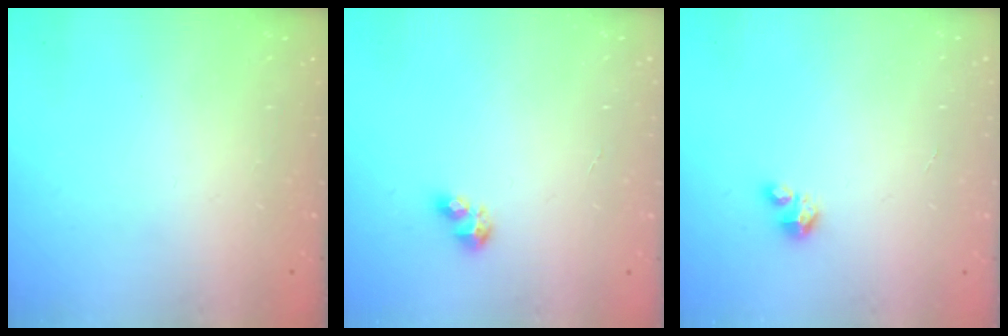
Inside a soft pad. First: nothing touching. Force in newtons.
{"total": 3.5, "press": 3.5, "slide": 0.3}
{"total": 1.9, "press": 1.9, "slide": 0.1}